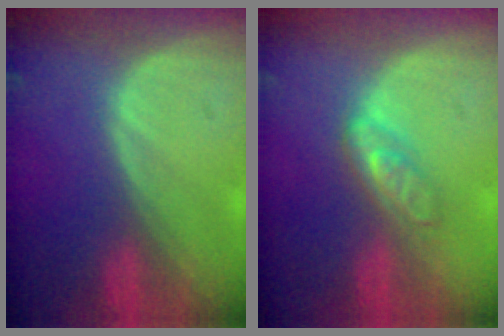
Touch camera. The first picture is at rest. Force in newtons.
{"total": 4.4, "press": 4.0, "slide": 2.0}